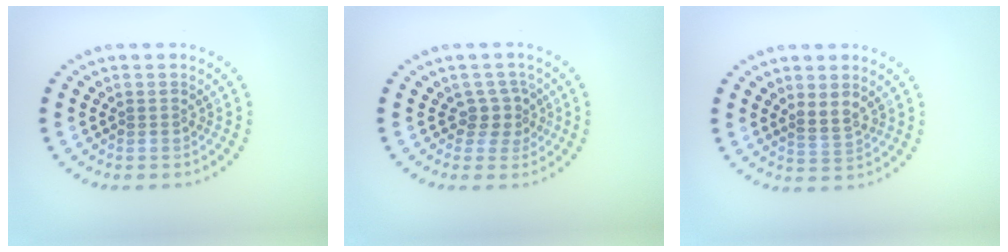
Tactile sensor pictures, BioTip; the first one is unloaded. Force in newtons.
{"total": 2.0, "press": 1.5, "slide": 1.4}
{"total": 1.7, "press": 1.4, "slide": 0.9}